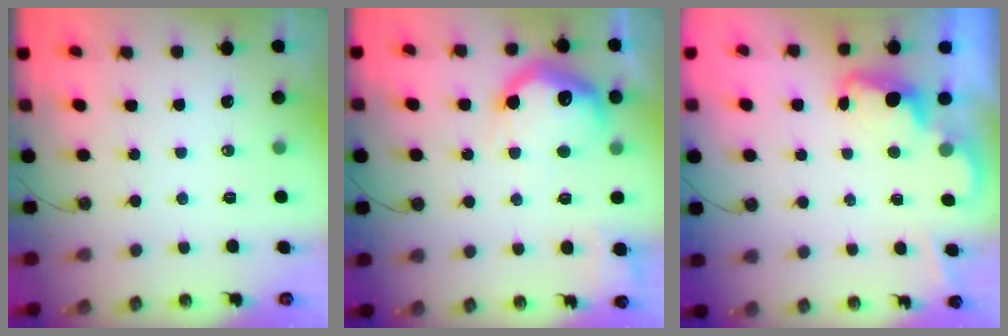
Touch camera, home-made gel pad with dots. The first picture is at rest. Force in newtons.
{"total": 17.3, "press": 17.3, "slide": 1.1}
{"total": 2.4, "press": 2.3, "slide": 0.5}